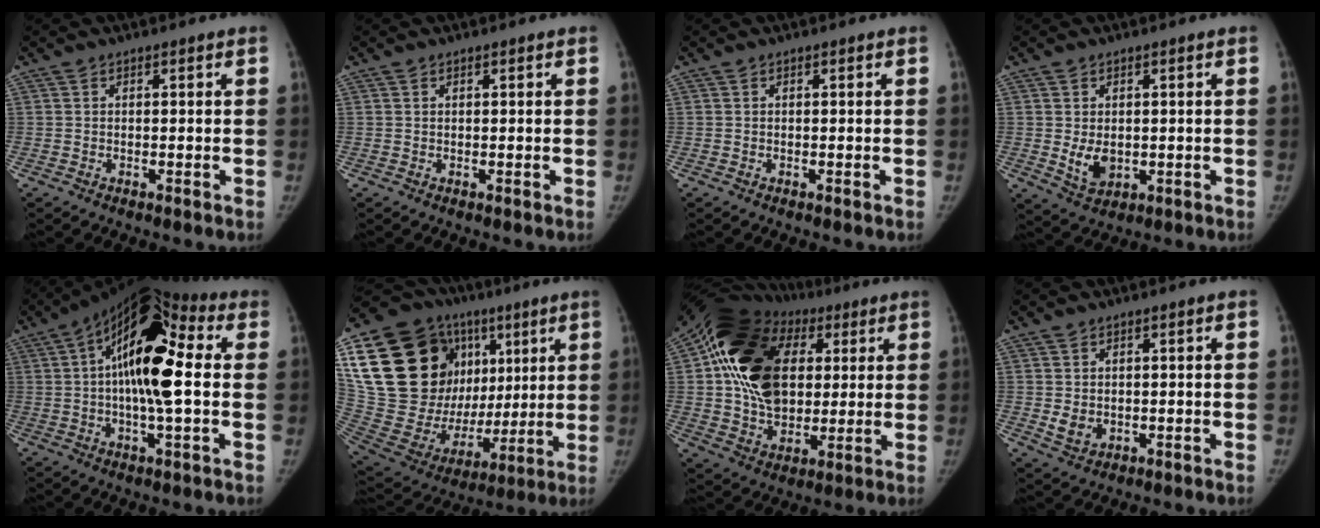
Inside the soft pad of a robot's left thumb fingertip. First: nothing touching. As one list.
[{"total": 0.6, "force": [0.2, 0.4, 0.4], "torque": [-0.004, 0.003, 0.006]}, {"total": 0.0}, {"total": 5.3, "force": [-0.3, 3.9, 3.7], "torque": [-0.048, -0.007, 0.009]}, {"total": 19.6, "force": [2.3, 7.5, 18.0], "torque": [-0.282, 0.029, 0.019]}, {"total": 37.2, "force": [10.8, 24.3, 26.1], "torque": [-0.460, 0.051, 0.207]}, {"total": 24.8, "force": [5.3, 17.9, 16.2], "torque": [-0.271, 0.009, 0.091]}, {"total": 3.7, "force": [-0.1, 3.0, 2.1], "torque": [-0.026, 0.000, 0.010]}]